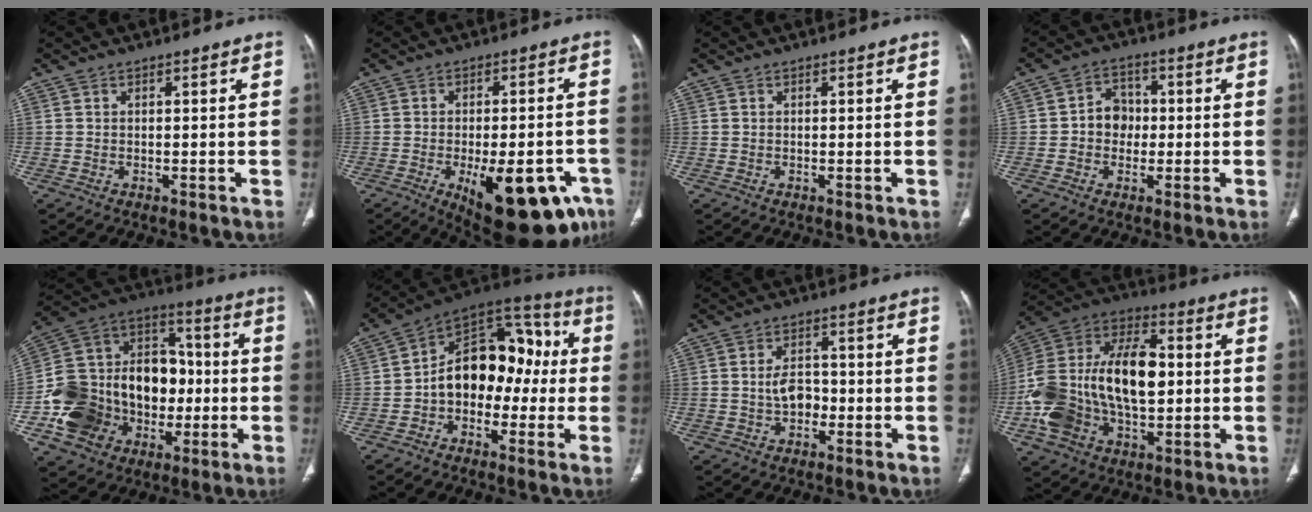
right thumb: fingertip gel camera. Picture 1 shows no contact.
{"total": 20.4, "force": [-8.9, 8.6, 16.1], "torque": [-0.154, 0.011, -0.106]}
{"total": 0.0}
{"total": 5.9, "force": [-0.3, 5.1, 3.0], "torque": [-0.017, 0.015, -0.014]}
{"total": 26.1, "force": [-4.8, 20.3, 15.7], "torque": [-0.255, 0.066, -0.063]}
{"total": 16.9, "force": [-1.4, 11.6, 12.1], "torque": [-0.133, 0.057, -0.037]}
{"total": 5.0, "force": [-0.9, 3.4, 3.4], "torque": [-0.051, 0.019, -0.018]}
{"total": 26.3, "force": [-0.9, 16.1, 20.7], "torque": [-0.397, 0.027, -0.010]}